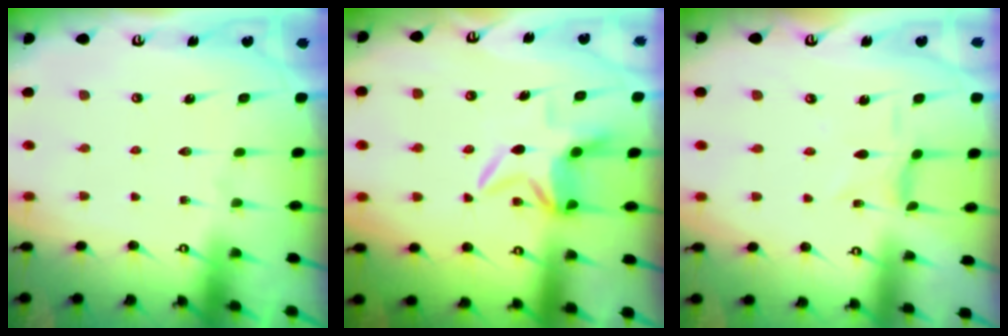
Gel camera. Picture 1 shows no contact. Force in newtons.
{"total": 6.6, "press": 6.4, "slide": 1.3}
{"total": 1.9, "press": 1.9, "slide": 0.4}